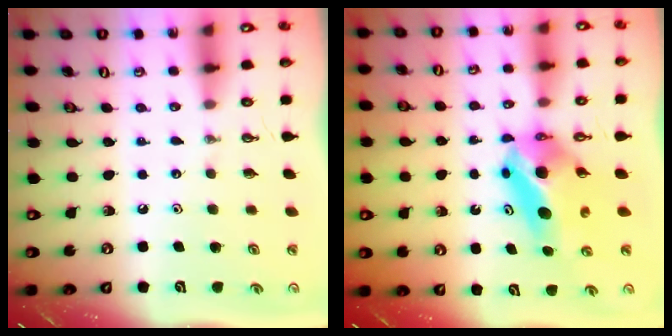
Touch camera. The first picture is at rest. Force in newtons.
{"total": 7.4, "press": 7.2, "slide": 1.8}